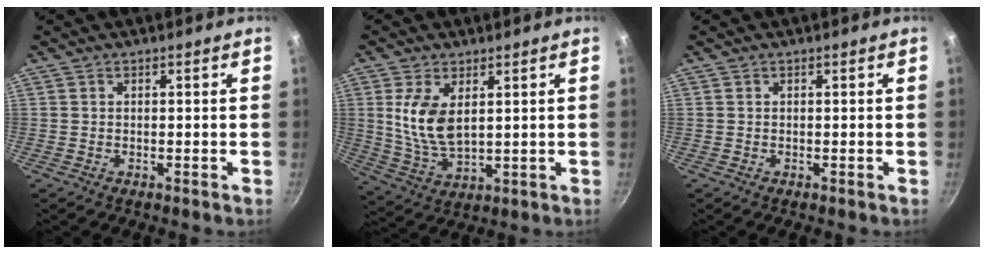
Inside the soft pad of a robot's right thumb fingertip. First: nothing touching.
{"total": 9.6, "force": [2.5, 5.1, 7.8], "torque": [-0.153, -0.023, 0.059]}
{"total": 0.0}